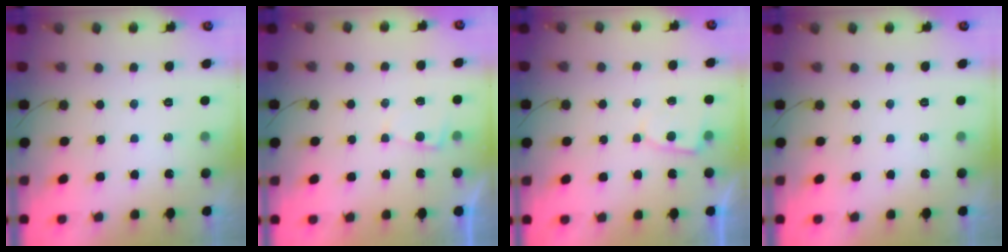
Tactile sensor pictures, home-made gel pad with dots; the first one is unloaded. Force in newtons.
{"total": 2.1, "press": 2.1, "slide": 0.3}
{"total": 3.6, "press": 3.6, "slide": 0.4}
{"total": 0.0}